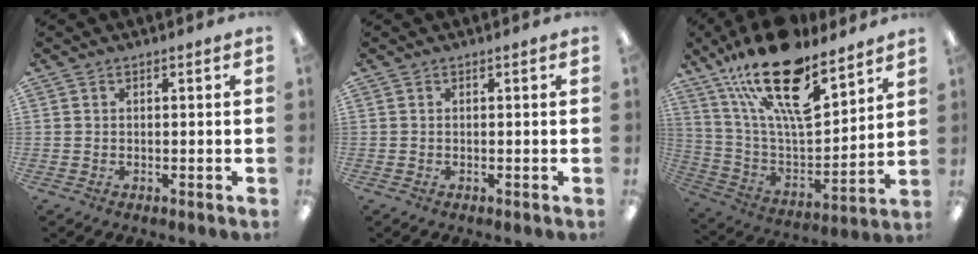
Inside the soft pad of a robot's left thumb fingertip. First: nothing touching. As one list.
[{"total": 0.0}, {"total": 23.9, "force": [16.0, 8.8, 15.5], "torque": [-0.275, -0.096, 0.274]}]